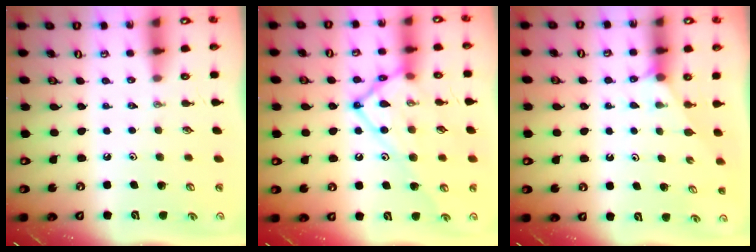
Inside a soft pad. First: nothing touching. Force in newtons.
{"total": 17.7, "press": 17.6, "slide": 2.2}
{"total": 1.8, "press": 1.7, "slide": 0.3}